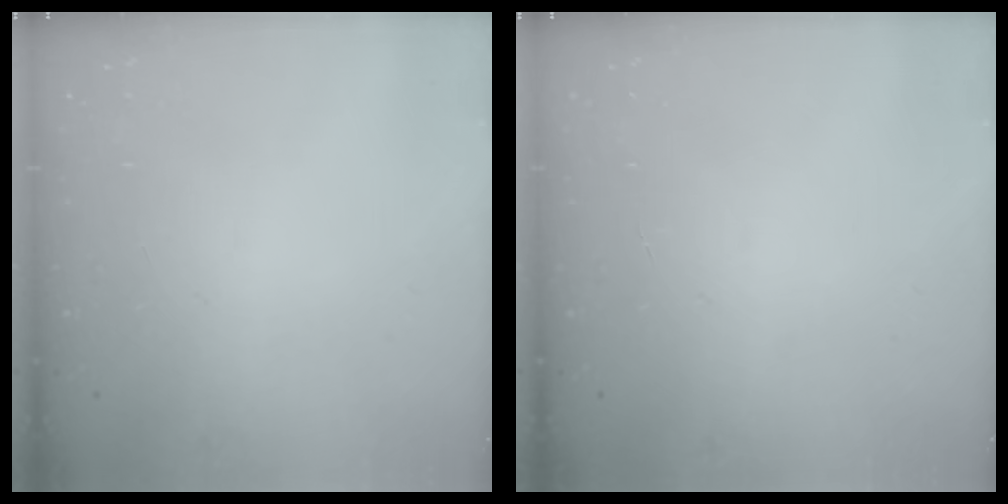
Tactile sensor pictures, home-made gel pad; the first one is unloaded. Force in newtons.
{"total": 0.0}